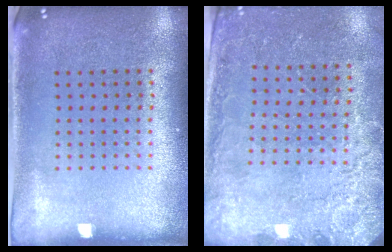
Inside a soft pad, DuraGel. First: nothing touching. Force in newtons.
{"total": 2.4, "press": 2.4, "slide": 0.6}